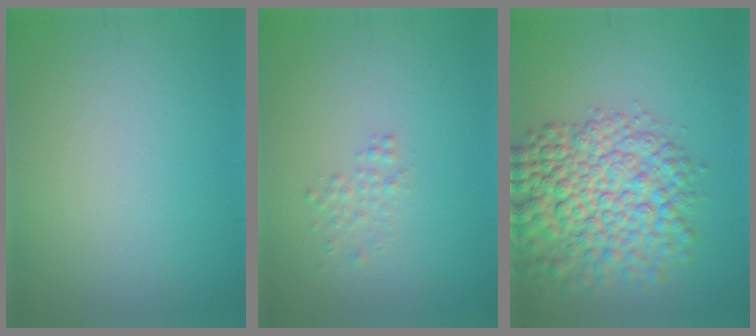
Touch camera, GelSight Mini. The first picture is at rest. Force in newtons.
{"total": 1.1, "press": 1.1, "slide": 0.0}
{"total": 9.0, "press": 9.0, "slide": 0.3}